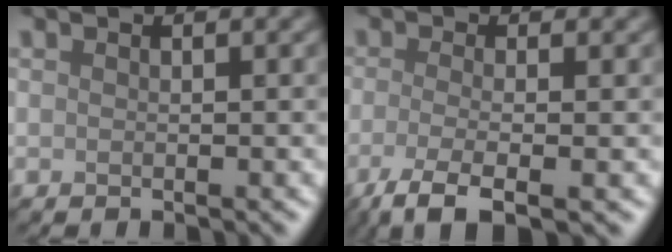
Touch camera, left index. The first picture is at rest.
{"total": 4.5, "force": [-2.1, 1.2, 3.8], "torque": [-0.071, -0.010, -0.051]}